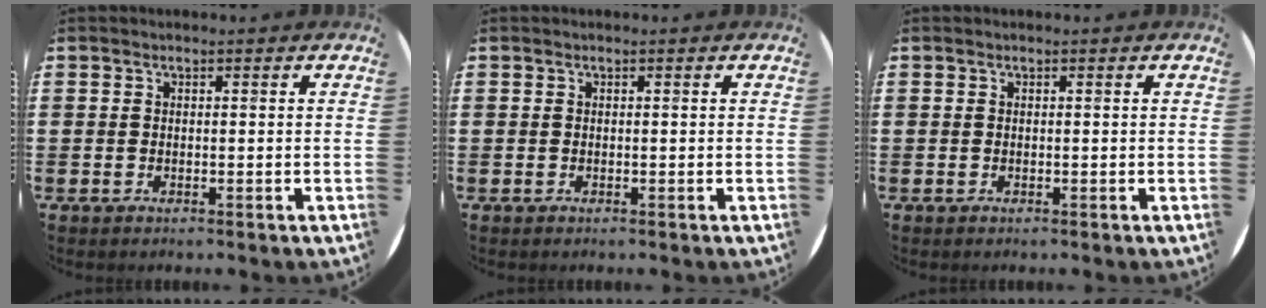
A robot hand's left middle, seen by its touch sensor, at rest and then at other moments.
{"total": 0.0}
{"total": 0.0}